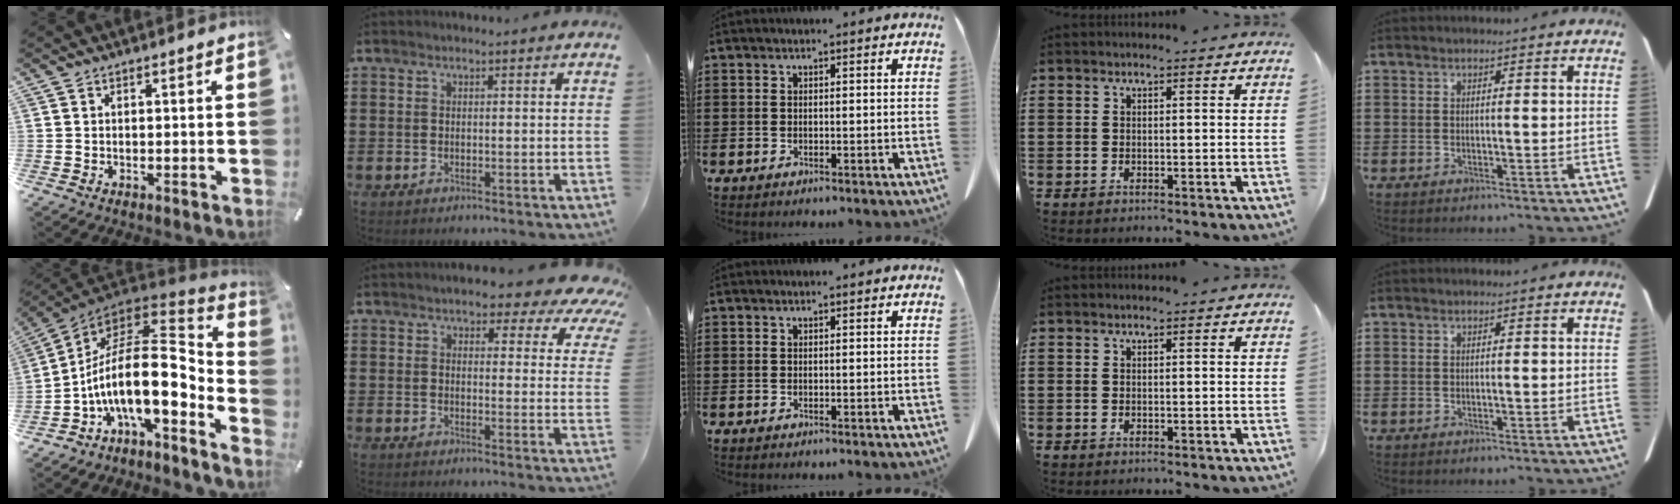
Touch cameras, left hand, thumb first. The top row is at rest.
{"thumb": {"total": 20.2, "force": [-2.0, 9.8, 17.5], "torque": [-0.324, -0.036, -0.039]}, "index": {"total": 5.2, "force": [4.5, 1.4, 2.2], "torque": [-0.046, -0.023, 0.073]}}